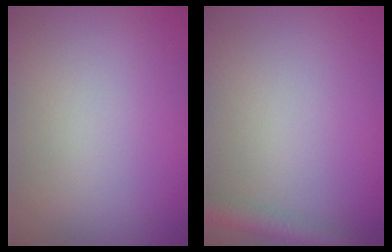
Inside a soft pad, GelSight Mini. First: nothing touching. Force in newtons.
{"total": 2.4, "press": 2.4, "slide": 0.1}